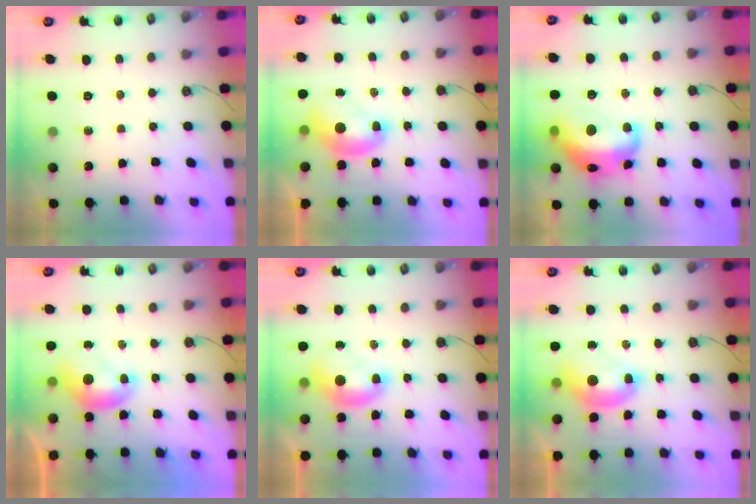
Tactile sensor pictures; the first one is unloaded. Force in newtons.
{"total": 2.2, "press": 2.2, "slide": 0.3}
{"total": 10.0, "press": 9.9, "slide": 1.0}
{"total": 0.0}
{"total": 1.5, "press": 1.4, "slide": 0.5}
{"total": 2.5, "press": 2.4, "slide": 0.6}